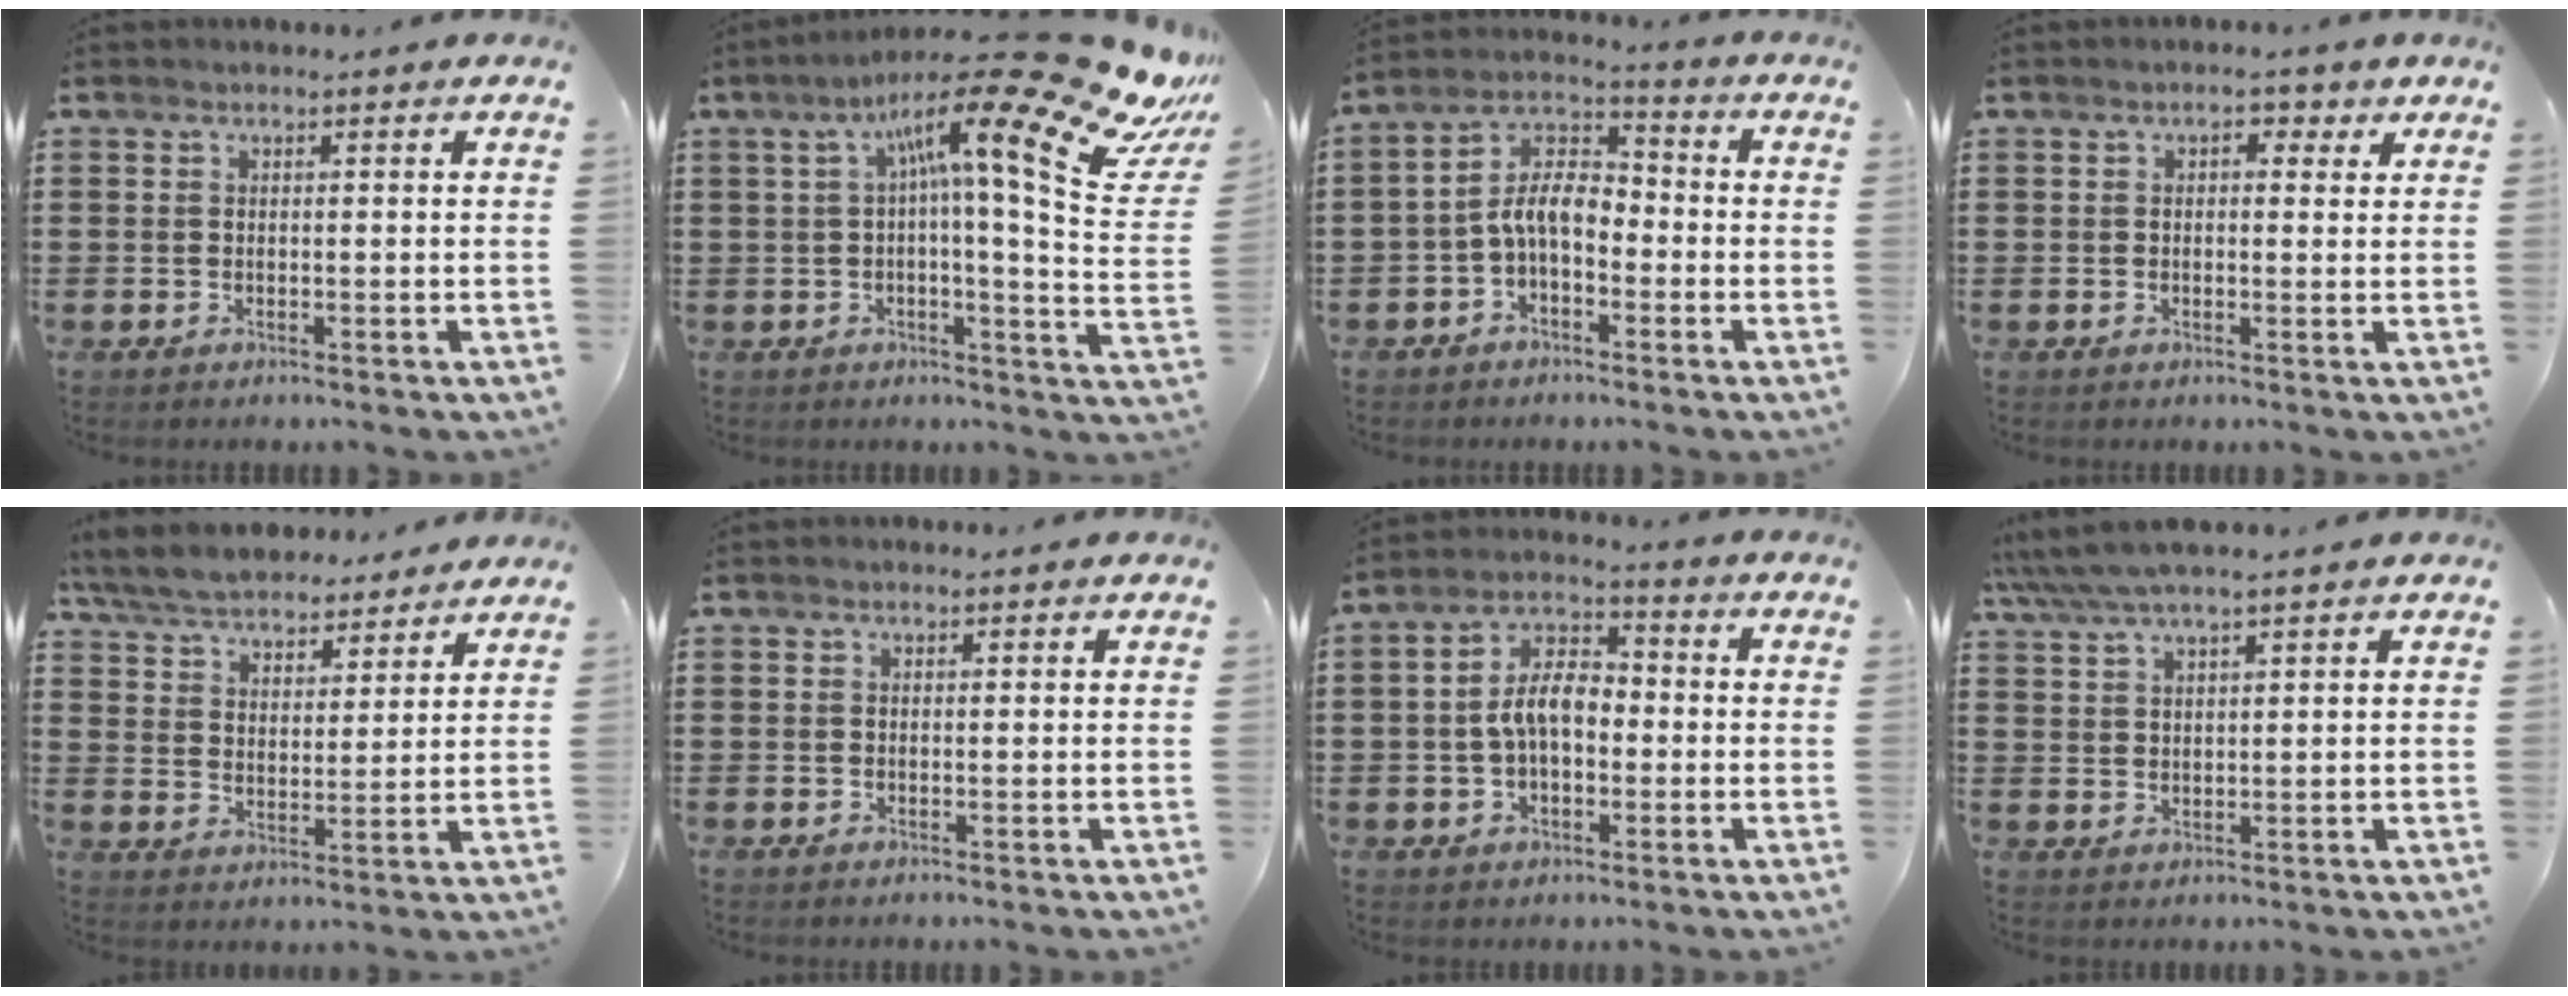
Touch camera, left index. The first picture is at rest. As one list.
[{"total": 18.1, "force": [10.2, 2.5, 14.8], "torque": [-0.256, -0.068, 0.156]}, {"total": 7.0, "force": [-1.8, 3.7, 5.7], "torque": [-0.141, 0.000, -0.046]}, {"total": 2.7, "force": [1.2, 1.4, 2.0], "torque": [-0.029, 0.005, 0.013]}, {"total": 6.1, "force": [5.9, 1.0, 1.2], "torque": [-0.052, -0.028, 0.105]}, {"total": 0.0}, {"total": 7.4, "force": [-0.5, 4.2, 6.0], "torque": [-0.133, 0.009, -0.016]}, {"total": 4.3, "force": [3.6, 0.3, 2.3], "torque": [-0.055, -0.006, 0.065]}]